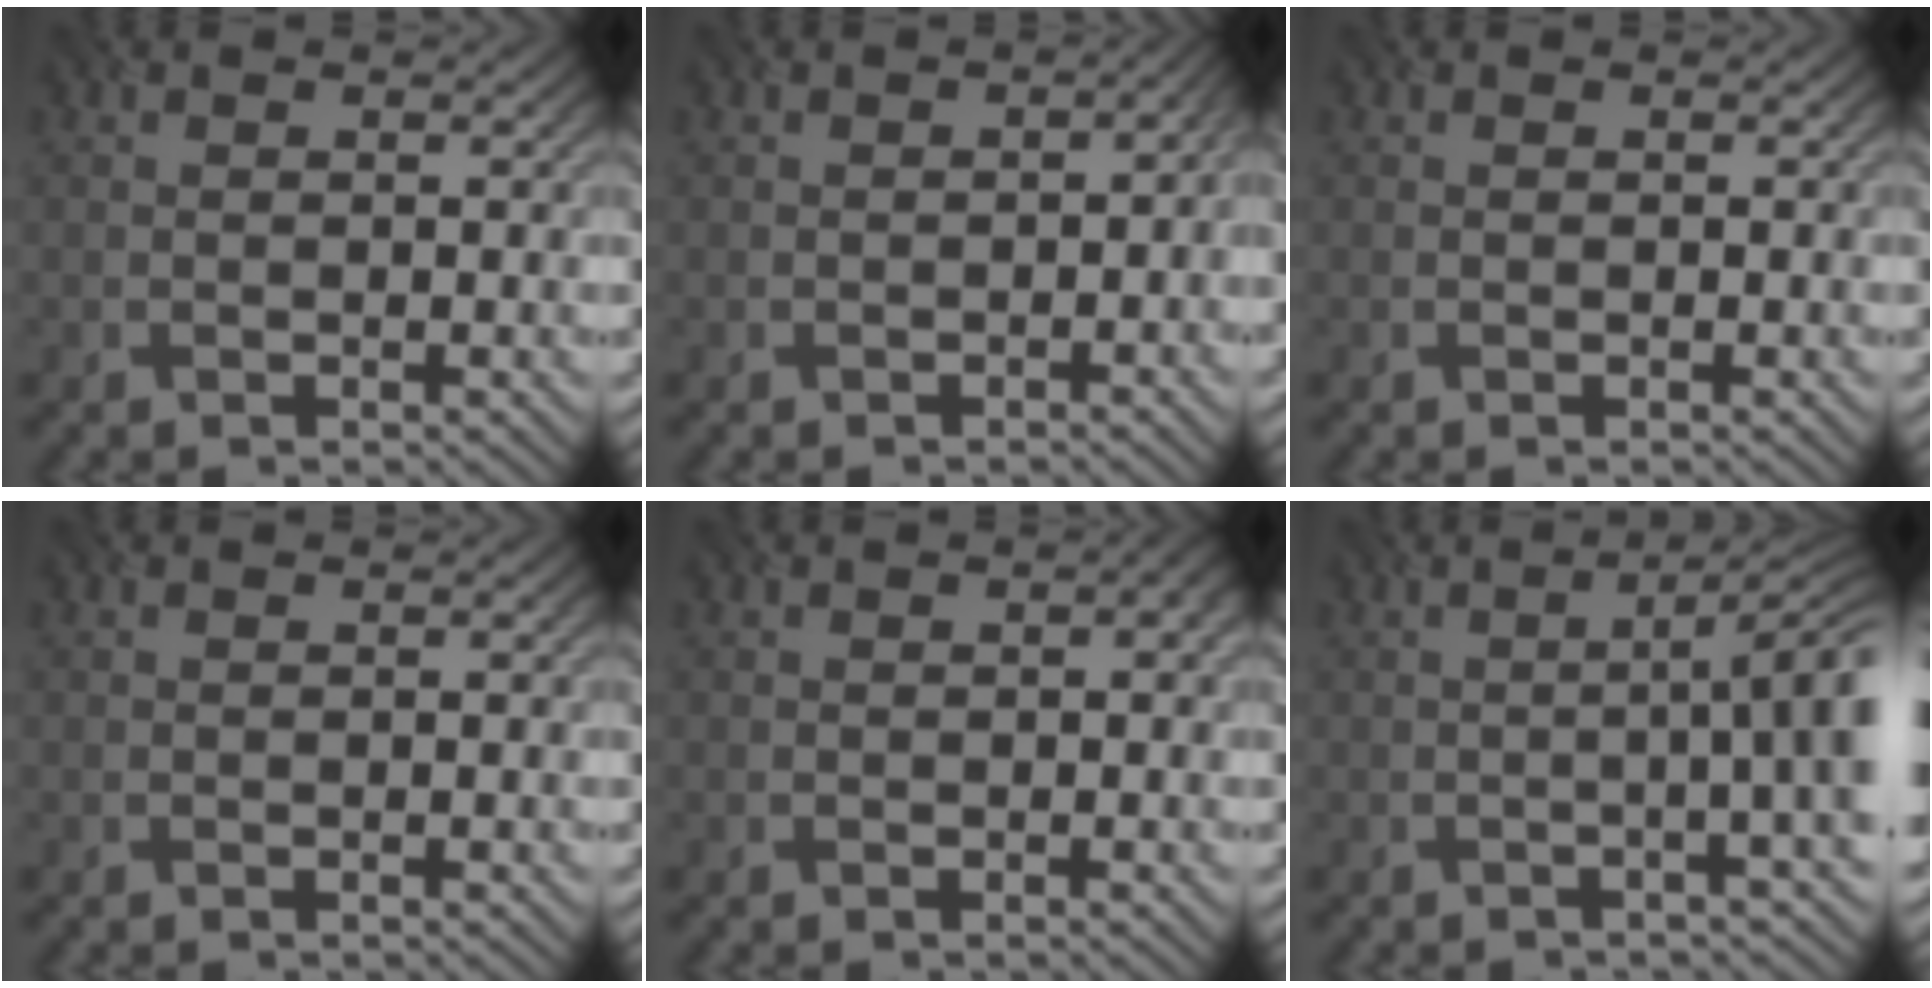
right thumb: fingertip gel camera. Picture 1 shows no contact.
{"total": 2.8, "force": [-1.0, 1.6, 2.1], "torque": [-0.025, -0.007, -0.014]}
{"total": 0.0}
{"total": 0.0}
{"total": 1.3, "force": [0.1, 0.7, 1.1], "torque": [-0.015, 0.001, 0.001]}
{"total": 7.3, "force": [-0.5, 1.4, 7.1], "torque": [-0.093, 0.008, -0.013]}